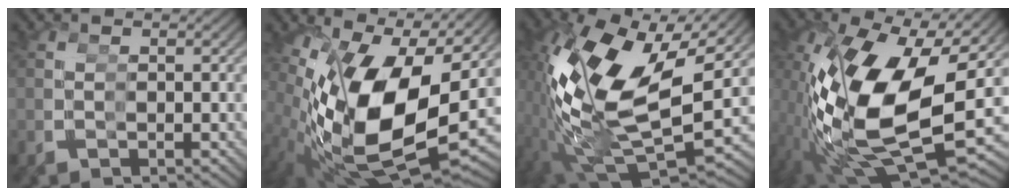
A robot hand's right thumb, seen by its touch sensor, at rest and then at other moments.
{"total": 18.6, "force": [-0.3, 11.6, 14.6], "torque": [-0.315, -0.065, 0.031]}
{"total": 18.5, "force": [-0.8, 11.7, 14.3], "torque": [-0.307, -0.050, 0.008]}
{"total": 20.7, "force": [-2.9, 12.4, 16.3], "torque": [-0.342, -0.065, -0.009]}